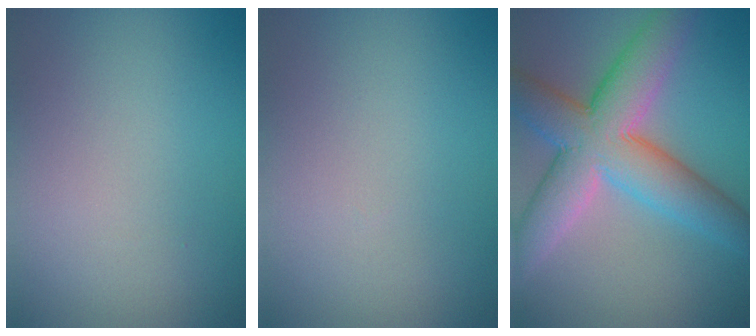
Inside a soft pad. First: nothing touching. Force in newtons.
{"total": 0.0}
{"total": 9.4, "press": 9.4, "slide": 0.6}